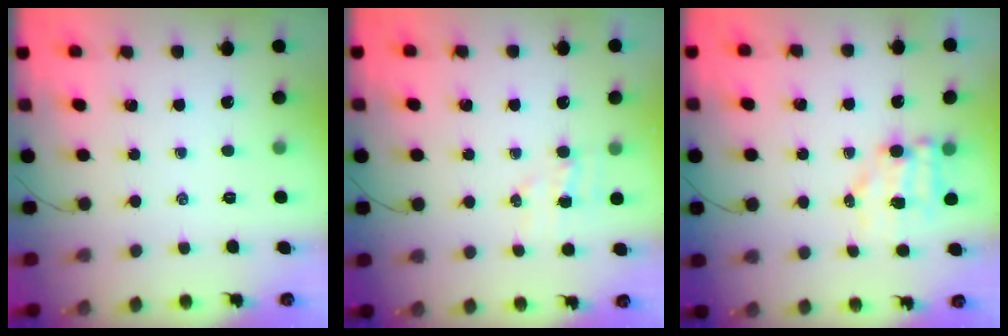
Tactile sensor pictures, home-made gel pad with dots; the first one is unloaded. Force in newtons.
{"total": 5.0, "press": 4.9, "slide": 1.2}
{"total": 6.2, "press": 6.2, "slide": 0.7}